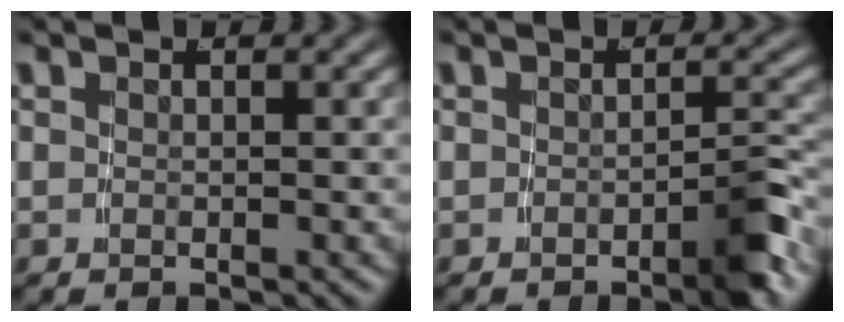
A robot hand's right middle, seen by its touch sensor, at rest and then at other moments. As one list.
[{"total": 2.6, "force": [-1.6, 0.3, 2.0], "torque": [-0.025, 0.002, -0.032]}]